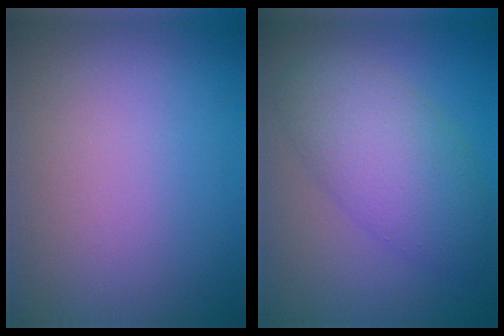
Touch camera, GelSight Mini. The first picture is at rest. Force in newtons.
{"total": 6.2, "press": 6.2, "slide": 0.2}